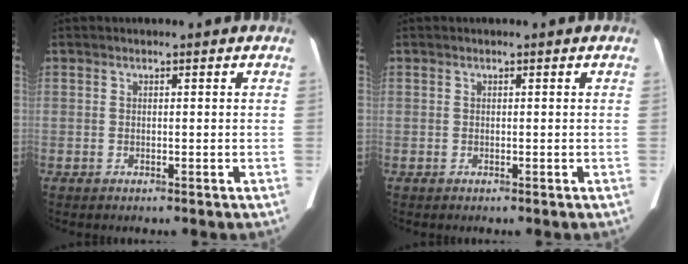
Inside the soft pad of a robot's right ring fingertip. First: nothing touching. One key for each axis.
{"total": 0.0}